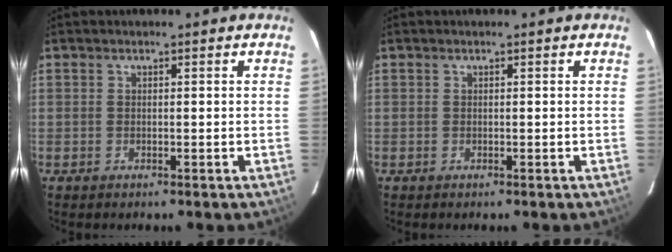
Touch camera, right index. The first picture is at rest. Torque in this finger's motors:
{"motor_torque": [0.00, 0.00, 0.01, 0.00]}